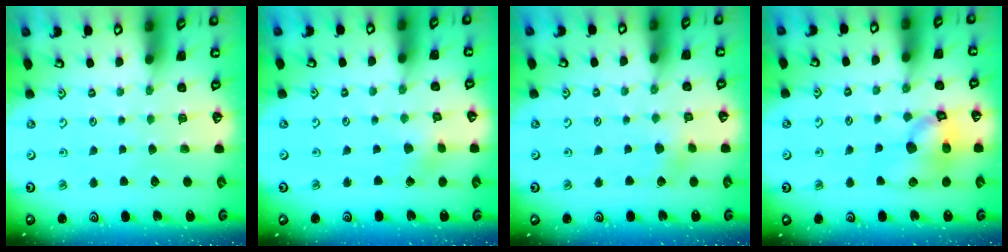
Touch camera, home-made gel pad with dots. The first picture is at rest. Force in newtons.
{"total": 1.8, "press": 1.8, "slide": 0.3}
{"total": 2.9, "press": 2.9, "slide": 0.3}
{"total": 13.5, "press": 13.4, "slide": 2.0}